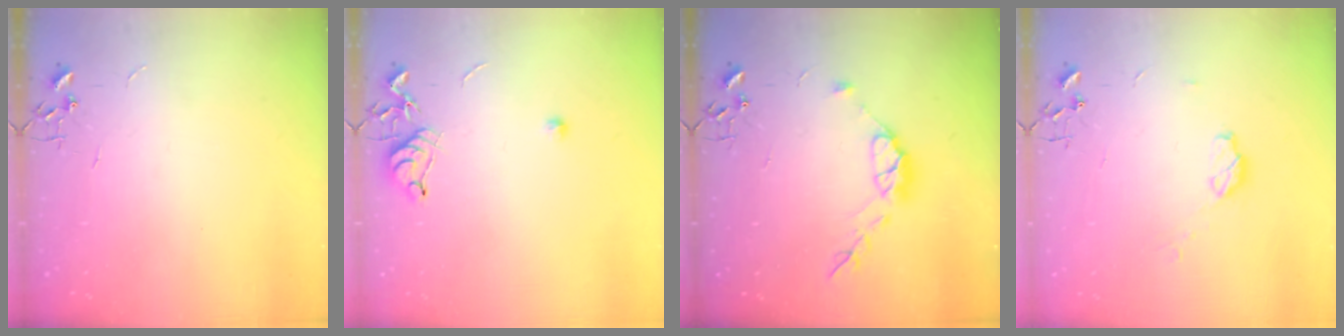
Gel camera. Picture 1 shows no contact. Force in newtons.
{"total": 7.1, "press": 7.0, "slide": 1.0}
{"total": 9.8, "press": 9.8, "slide": 0.7}
{"total": 6.3, "press": 6.2, "slide": 0.5}